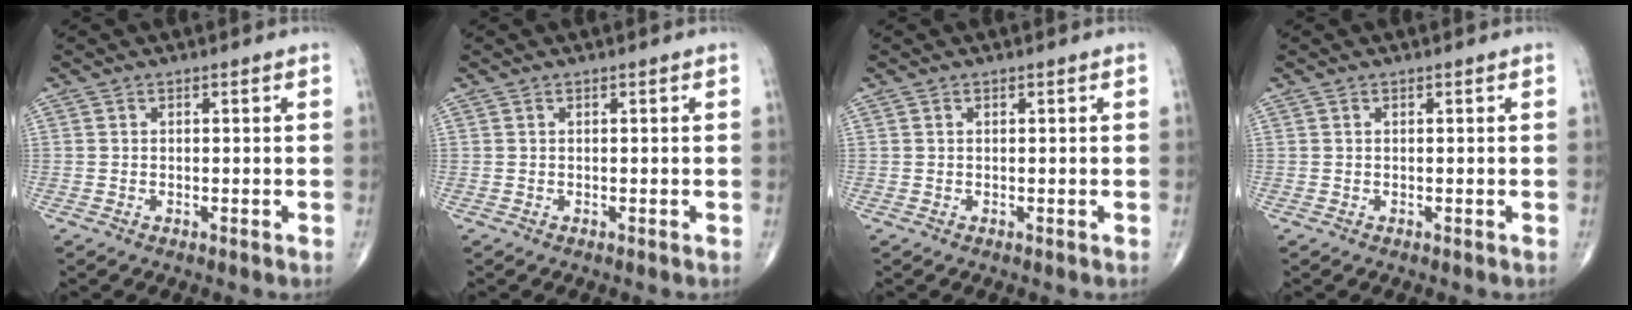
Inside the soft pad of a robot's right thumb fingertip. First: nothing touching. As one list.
[{"total": 0.0}, {"total": 0.0}, {"total": 0.0}]